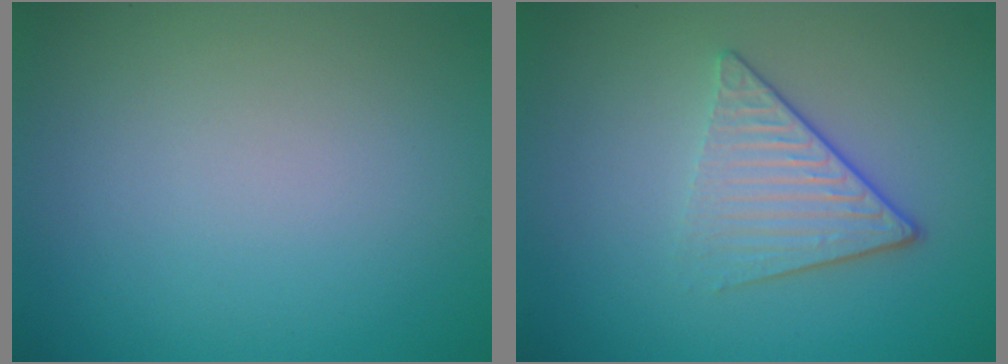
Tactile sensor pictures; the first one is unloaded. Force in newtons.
{"total": 4.1, "press": 2.9, "slide": 2.8}